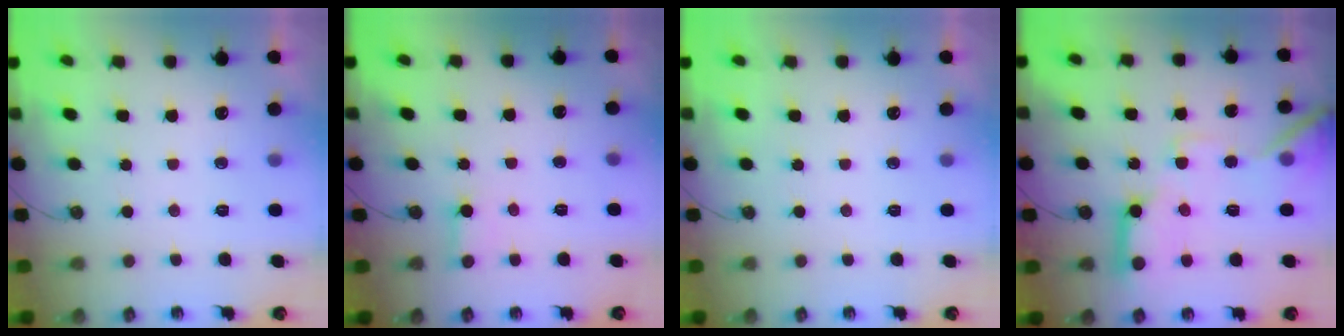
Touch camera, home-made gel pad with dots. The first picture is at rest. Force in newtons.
{"total": 2.8, "press": 2.8, "slide": 0.3}
{"total": 0.0}
{"total": 17.2, "press": 17.1, "slide": 2.1}